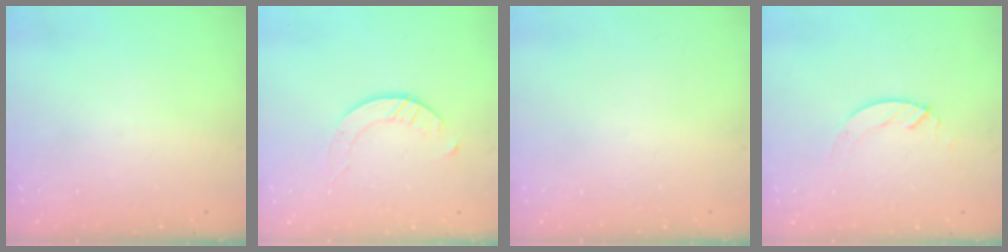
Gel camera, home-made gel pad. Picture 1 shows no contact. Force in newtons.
{"total": 3.5, "press": 3.4, "slide": 0.4}
{"total": 0.0}
{"total": 2.4, "press": 2.4, "slide": 0.2}